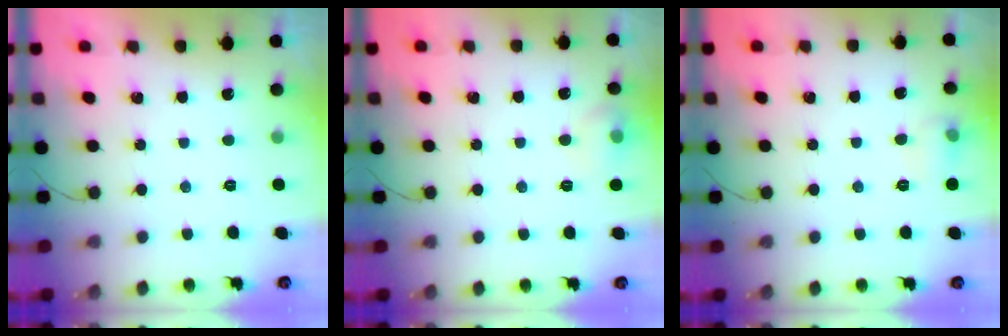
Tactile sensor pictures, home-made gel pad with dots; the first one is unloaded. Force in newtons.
{"total": 7.1, "press": 7.0, "slide": 1.4}
{"total": 6.3, "press": 6.1, "slide": 1.4}